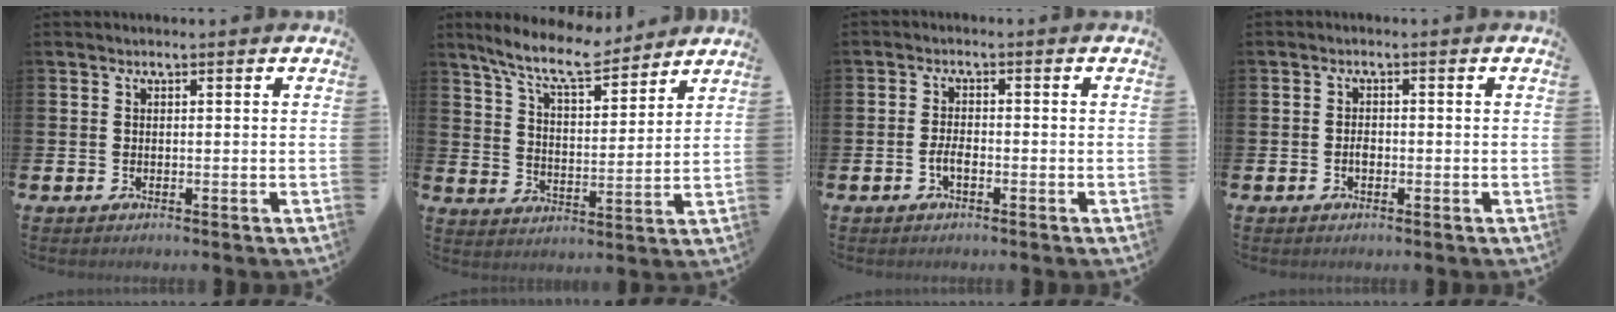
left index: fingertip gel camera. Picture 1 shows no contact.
{"total": 9.4, "force": [8.4, 1.9, 3.9], "torque": [-0.099, -0.040, 0.150]}
{"total": 2.0, "force": [-0.8, 0.8, 1.6], "torque": [-0.030, 0.001, -0.015]}
{"total": 1.3, "force": [-0.4, 0.8, 0.9], "torque": [-0.014, 0.001, -0.009]}